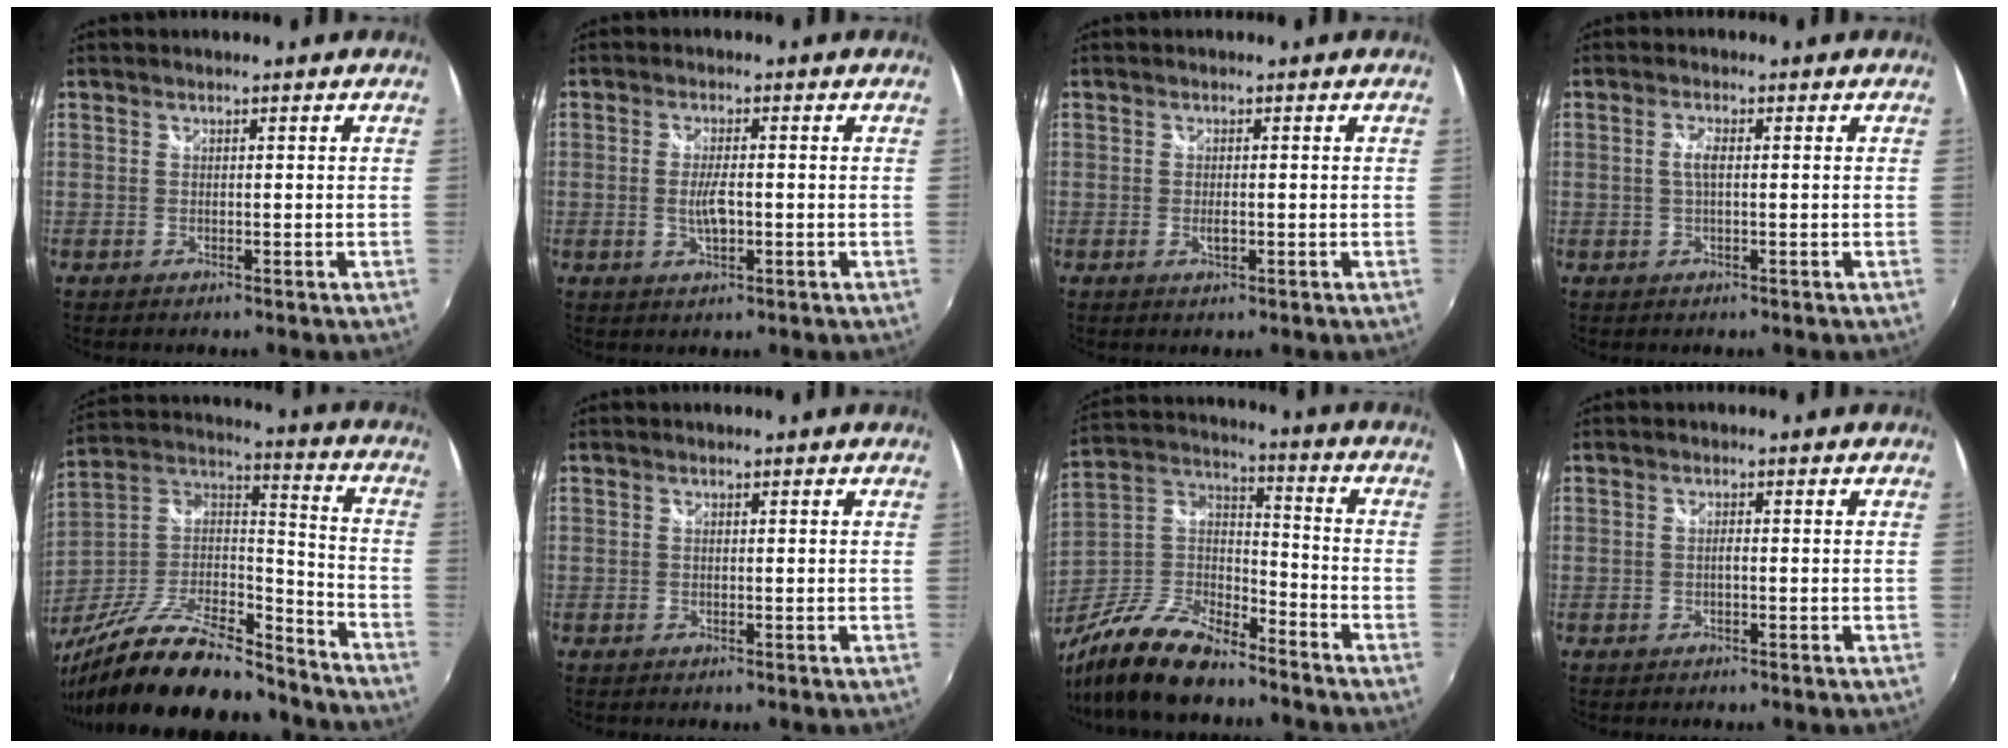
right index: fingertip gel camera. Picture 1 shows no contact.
{"total": 3.7, "force": [-0.6, 1.1, 3.5], "torque": [-0.068, -0.004, -0.011]}
{"total": 1.3, "force": [-0.4, 0.6, 1.1], "torque": [-0.021, -0.002, -0.007]}
{"total": 2.2, "force": [0.1, 0.6, 2.1], "torque": [-0.043, 0.001, -0.001]}
{"total": 27.5, "force": [-21.0, 9.2, 15.2], "torque": [-0.283, -0.001, -0.337]}
{"total": 0.0}
{"total": 17.9, "force": [-13.3, 6.0, 10.4], "torque": [-0.232, -0.009, -0.249]}
{"total": 0.8, "force": [-0.3, 0.2, 0.7], "torque": [-0.014, 0.004, -0.005]}